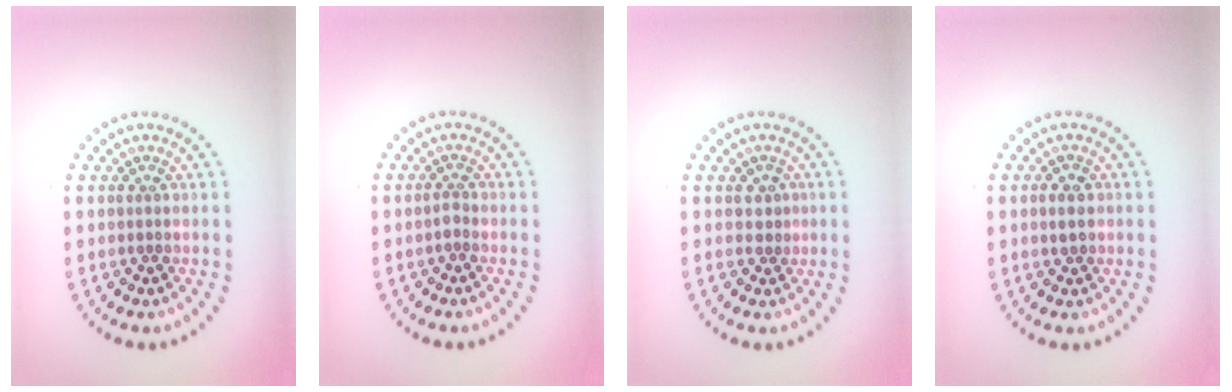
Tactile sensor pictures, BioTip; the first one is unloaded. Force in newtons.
{"total": 0.9, "press": 0.6, "slide": 0.6}
{"total": 1.0, "press": 0.8, "slide": 0.6}
{"total": 1.6, "press": 1.5, "slide": 0.3}